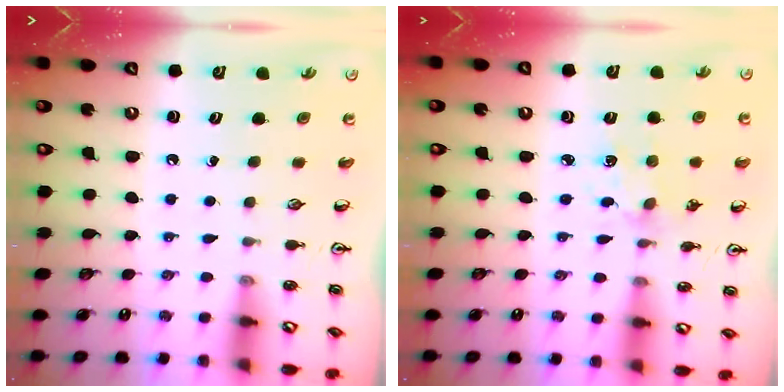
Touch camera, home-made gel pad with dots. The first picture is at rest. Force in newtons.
{"total": 2.5, "press": 2.5, "slide": 0.2}